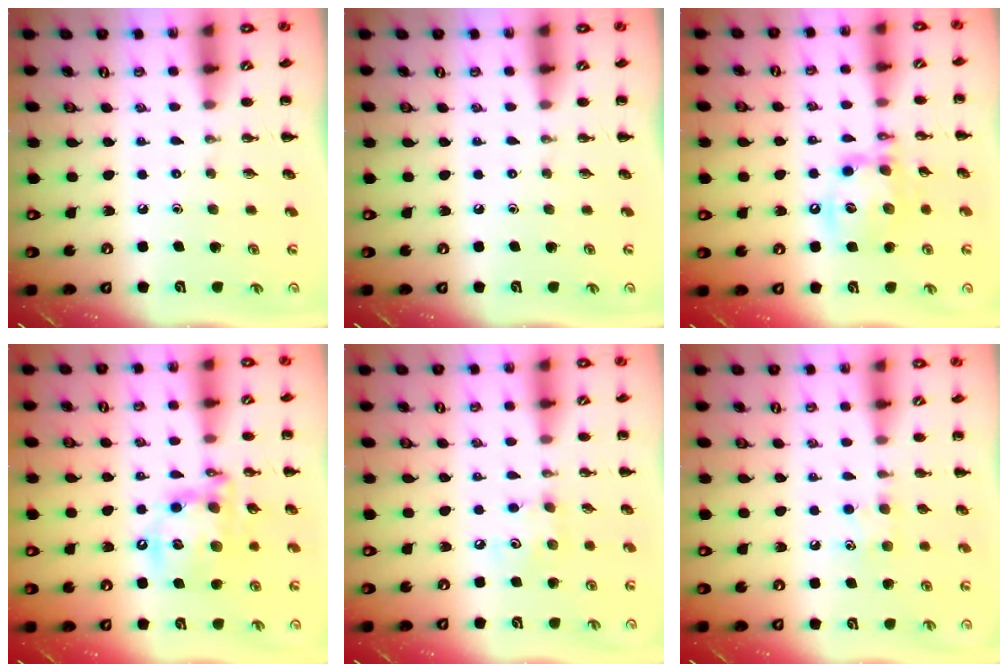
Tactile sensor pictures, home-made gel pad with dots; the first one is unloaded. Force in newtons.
{"total": 0.0}
{"total": 13.6, "press": 13.5, "slide": 1.9}
{"total": 14.2, "press": 13.8, "slide": 3.4}
{"total": 4.3, "press": 4.2, "slide": 0.7}
{"total": 7.4, "press": 7.2, "slide": 1.4}